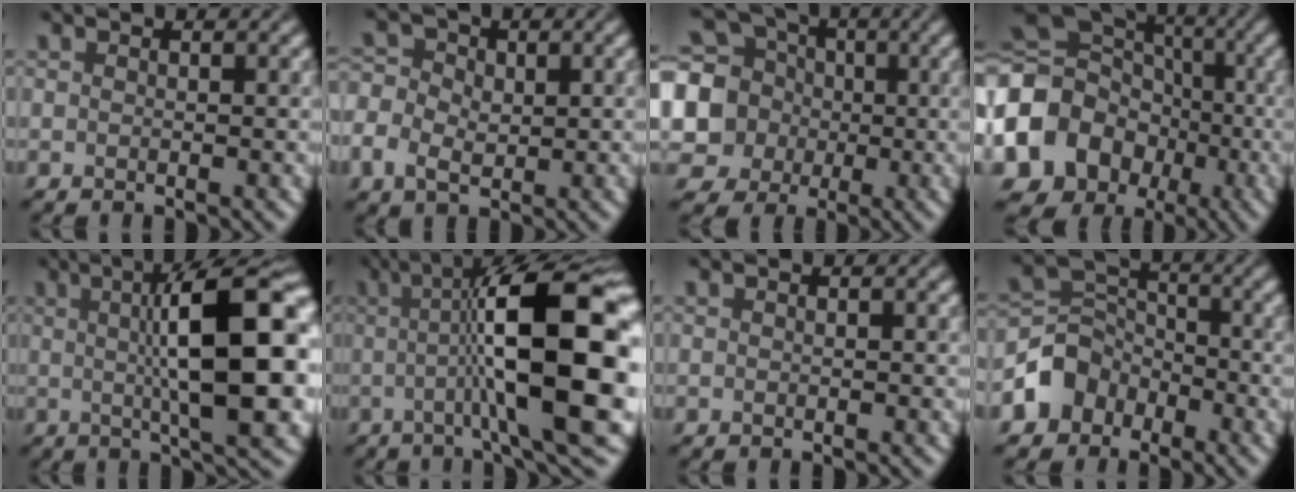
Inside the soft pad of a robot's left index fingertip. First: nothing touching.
{"total": 4.5, "force": [-0.5, 3.7, 2.5], "torque": [-0.042, 0.005, -0.017]}
{"total": 9.4, "force": [0.4, 8.6, 3.9], "torque": [-0.108, 0.006, -0.025]}
{"total": 17.1, "force": [-3.7, 14.8, 7.8], "torque": [-0.173, -0.010, -0.095]}
{"total": 13.7, "force": [1.6, 3.5, 13.2], "torque": [-0.169, 0.014, 0.021]}
{"total": 14.8, "force": [0.2, 3.3, 14.4], "torque": [-0.191, 0.019, -0.001]}
{"total": 0.0}
{"total": 4.4, "force": [-2.4, 3.5, 1.0], "torque": [-0.010, 0.006, -0.056]}